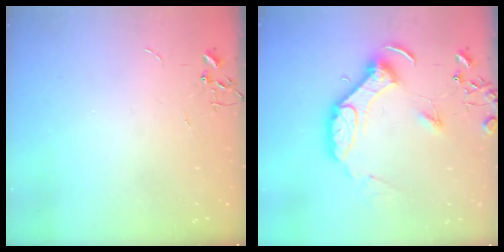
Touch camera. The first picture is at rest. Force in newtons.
{"total": 14.3, "press": 14.2, "slide": 2.0}